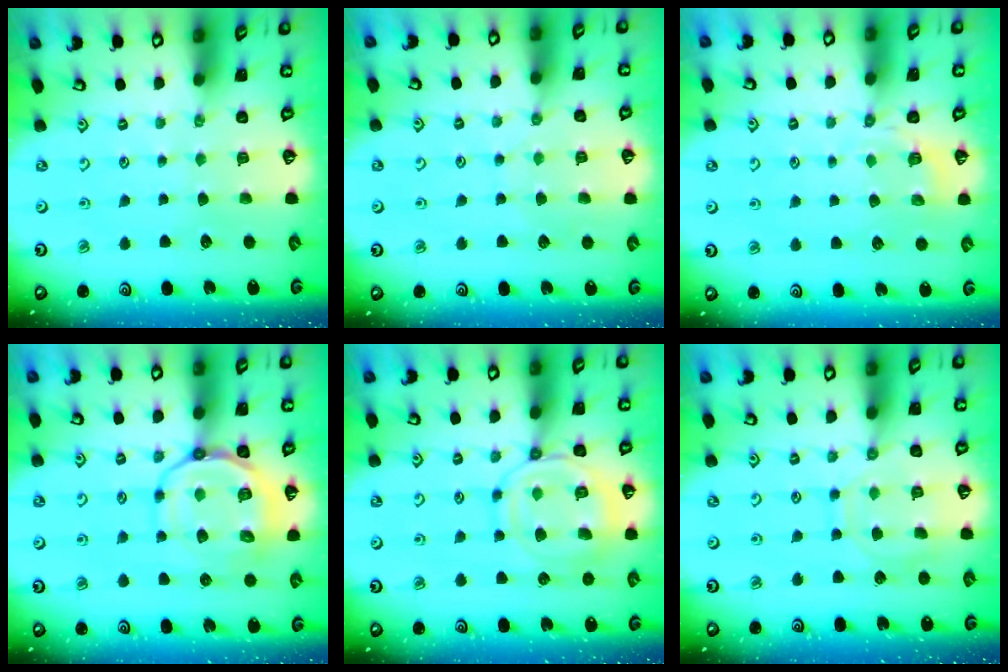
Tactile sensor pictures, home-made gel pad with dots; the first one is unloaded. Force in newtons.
{"total": 4.3, "press": 4.2, "slide": 0.5}
{"total": 4.3, "press": 3.8, "slide": 2.0}
{"total": 13.7, "press": 13.5, "slide": 1.7}
{"total": 13.7, "press": 13.7, "slide": 1.3}
{"total": 9.5, "press": 9.5, "slide": 0.9}